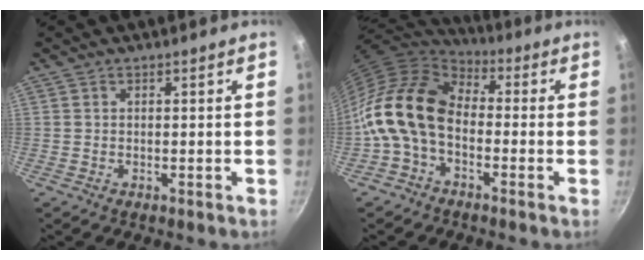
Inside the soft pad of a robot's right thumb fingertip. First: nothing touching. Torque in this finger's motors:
{"motor_torque": [1.51, 3.31, 1.17, -1.28, 0.62]}